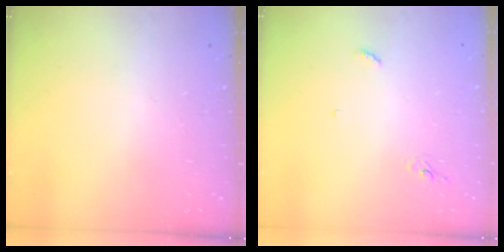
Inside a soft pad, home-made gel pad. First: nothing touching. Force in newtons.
{"total": 2.9, "press": 2.9, "slide": 0.2}